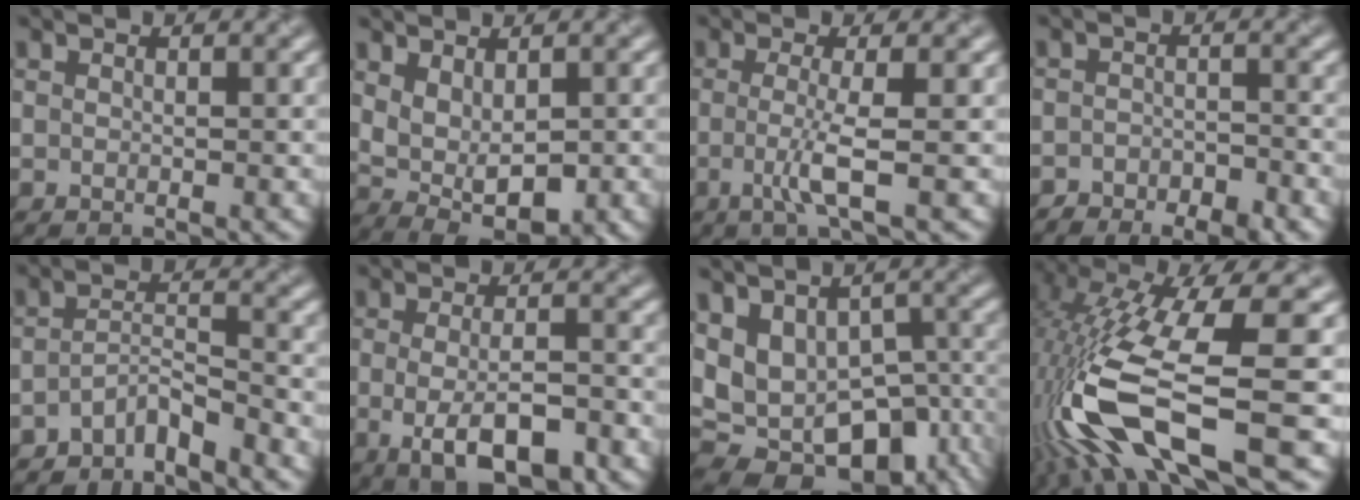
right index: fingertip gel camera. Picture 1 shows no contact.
{"total": 4.0, "force": [0.2, 2.3, 3.3], "torque": [-0.068, -0.005, 0.029]}
{"total": 3.0, "force": [-1.1, 0.3, 2.7], "torque": [-0.059, -0.006, -0.014]}
{"total": 5.5, "force": [-5.0, 1.5, 1.5], "torque": [-0.022, 0.000, -0.067]}
{"total": 3.5, "force": [-3.4, 0.0, 0.7], "torque": [-0.020, 0.009, -0.058]}
{"total": 5.6, "force": [-2.6, 1.6, 4.7], "torque": [-0.080, -0.006, -0.029]}
{"total": 10.6, "force": [-1.3, 6.7, 8.0], "torque": [-0.153, -0.010, 0.009]}
{"total": 12.8, "force": [-4.8, 3.4, 11.3], "torque": [-0.251, 0.003, -0.071]}